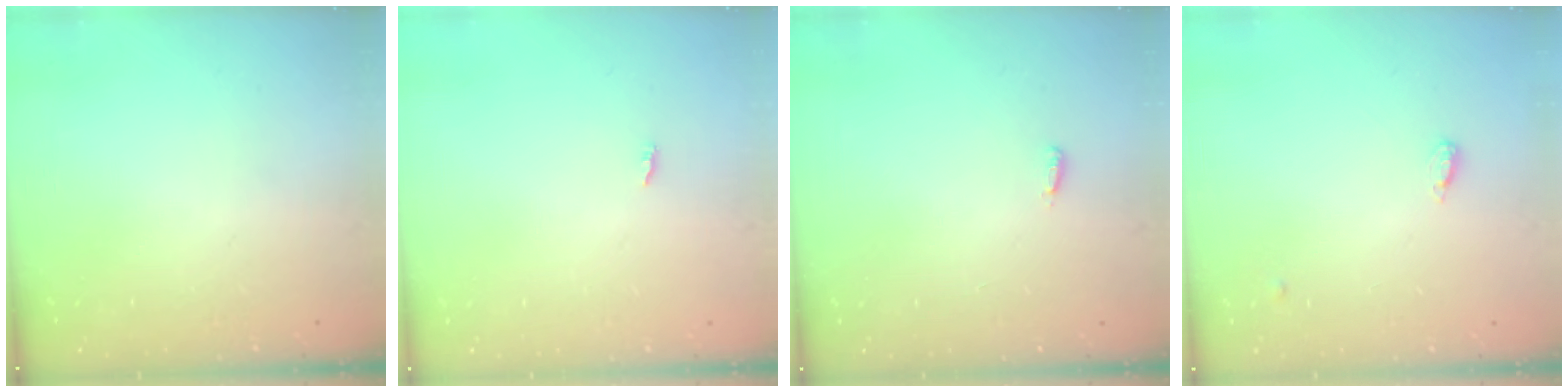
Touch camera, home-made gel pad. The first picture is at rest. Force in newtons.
{"total": 1.8, "press": 1.8, "slide": 0.2}
{"total": 2.9, "press": 2.8, "slide": 0.9}
{"total": 4.0, "press": 3.9, "slide": 0.7}